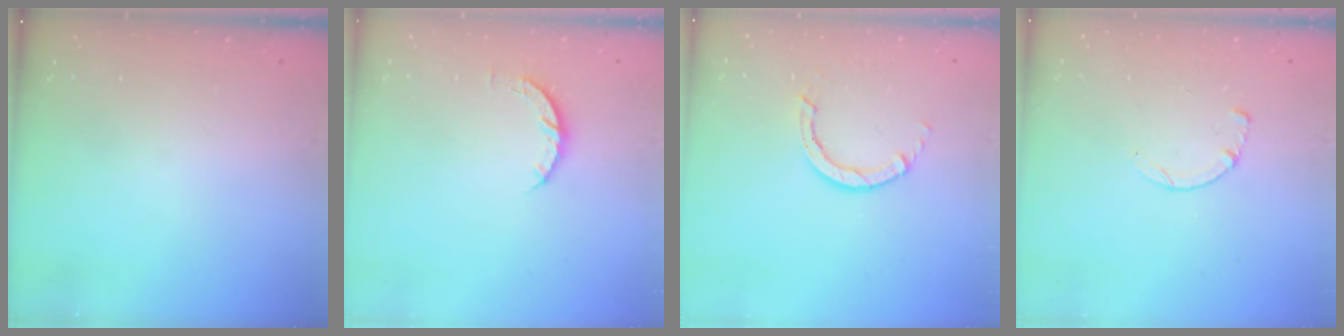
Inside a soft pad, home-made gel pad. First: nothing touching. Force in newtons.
{"total": 5.0, "press": 4.9, "slide": 0.7}
{"total": 2.8, "press": 2.8, "slide": 0.2}
{"total": 2.6, "press": 2.5, "slide": 0.3}